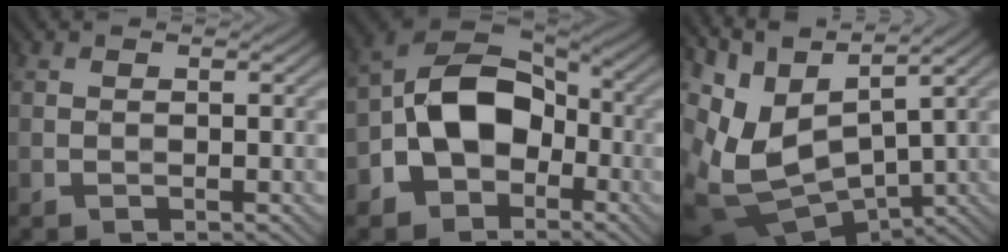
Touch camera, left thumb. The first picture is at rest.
{"total": 11.1, "force": [-3.2, 8.1, 6.8], "torque": [-0.122, 0.000, -0.079]}
{"total": 11.7, "force": [0.8, 6.2, 9.9], "torque": [-0.233, -0.012, 0.033]}